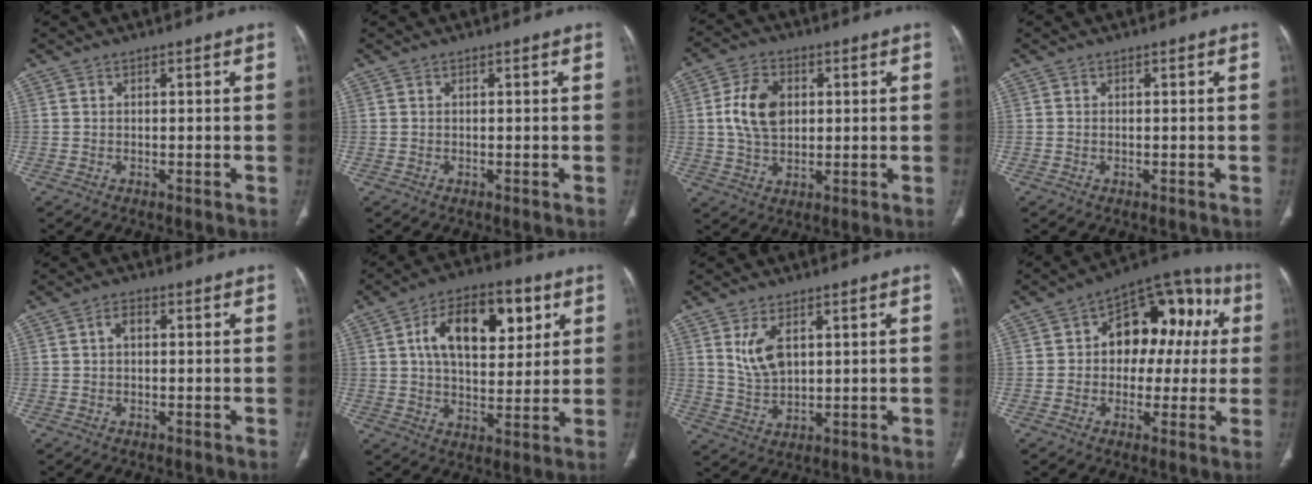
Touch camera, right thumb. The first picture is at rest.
{"total": 0.0}
{"total": 9.5, "force": [1.5, 6.4, 6.9], "torque": [-0.118, 0.000, 0.030]}
{"total": 0.0}
{"total": 2.3, "force": [0.4, 1.5, 1.8], "torque": [-0.030, 0.011, 0.004]}
{"total": 16.9, "force": [5.5, 9.2, 13.0], "torque": [-0.172, -0.002, 0.087]}
{"total": 6.6, "force": [2.4, 3.6, 5.0], "torque": [-0.090, -0.014, 0.058]}
{"total": 16.7, "force": [2.3, 11.1, 12.2], "torque": [-0.100, 0.045, 0.026]}